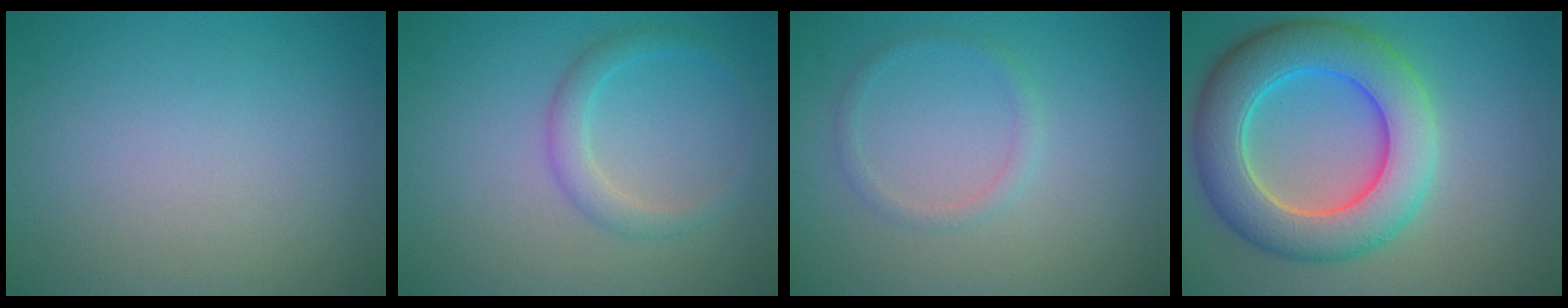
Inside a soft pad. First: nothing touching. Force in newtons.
{"total": 2.2, "press": 2.2, "slide": 0.1}
{"total": 1.2, "press": 1.2, "slide": 0.0}
{"total": 9.0, "press": 9.0, "slide": 0.4}